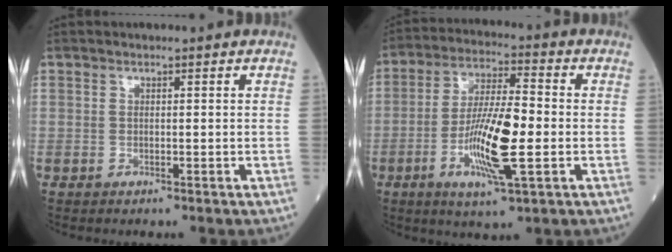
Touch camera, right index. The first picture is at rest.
{"total": 12.4, "force": [-2.8, 1.7, 12.0], "torque": [-0.228, -0.007, -0.053]}